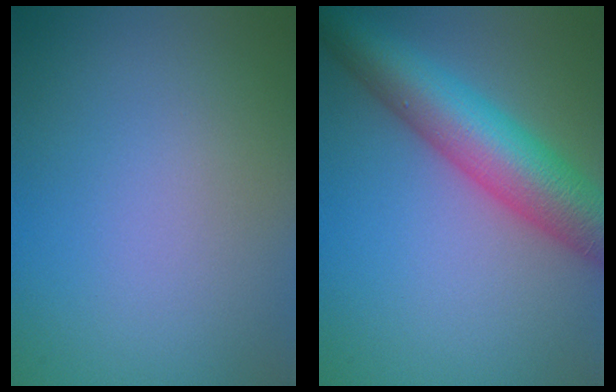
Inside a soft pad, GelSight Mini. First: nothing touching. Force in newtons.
{"total": 9.3, "press": 9.3, "slide": 0.2}